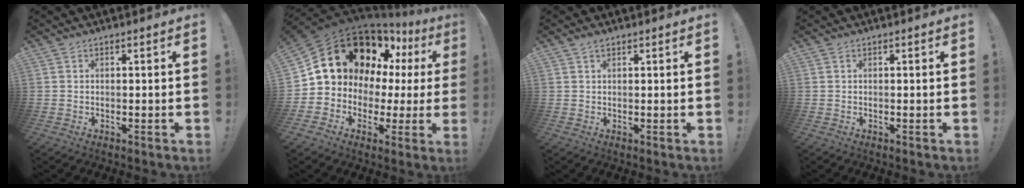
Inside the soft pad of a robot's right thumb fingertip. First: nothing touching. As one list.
[{"total": 19.2, "force": [9.0, 13.7, 9.9], "torque": [-0.152, -0.049, 0.193]}, {"total": 1.5, "force": [1.0, 0.6, 0.9], "torque": [-0.019, 0.001, 0.019]}, {"total": 0.0}]